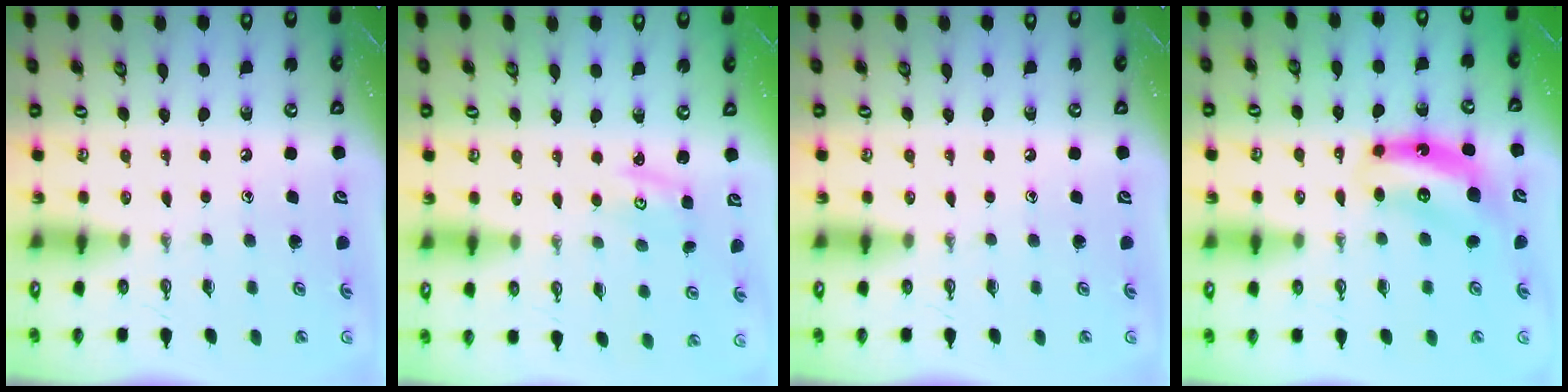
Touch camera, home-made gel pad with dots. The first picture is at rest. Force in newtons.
{"total": 2.3, "press": 2.3, "slide": 0.3}
{"total": 0.0}
{"total": 6.8, "press": 6.8, "slide": 0.2}